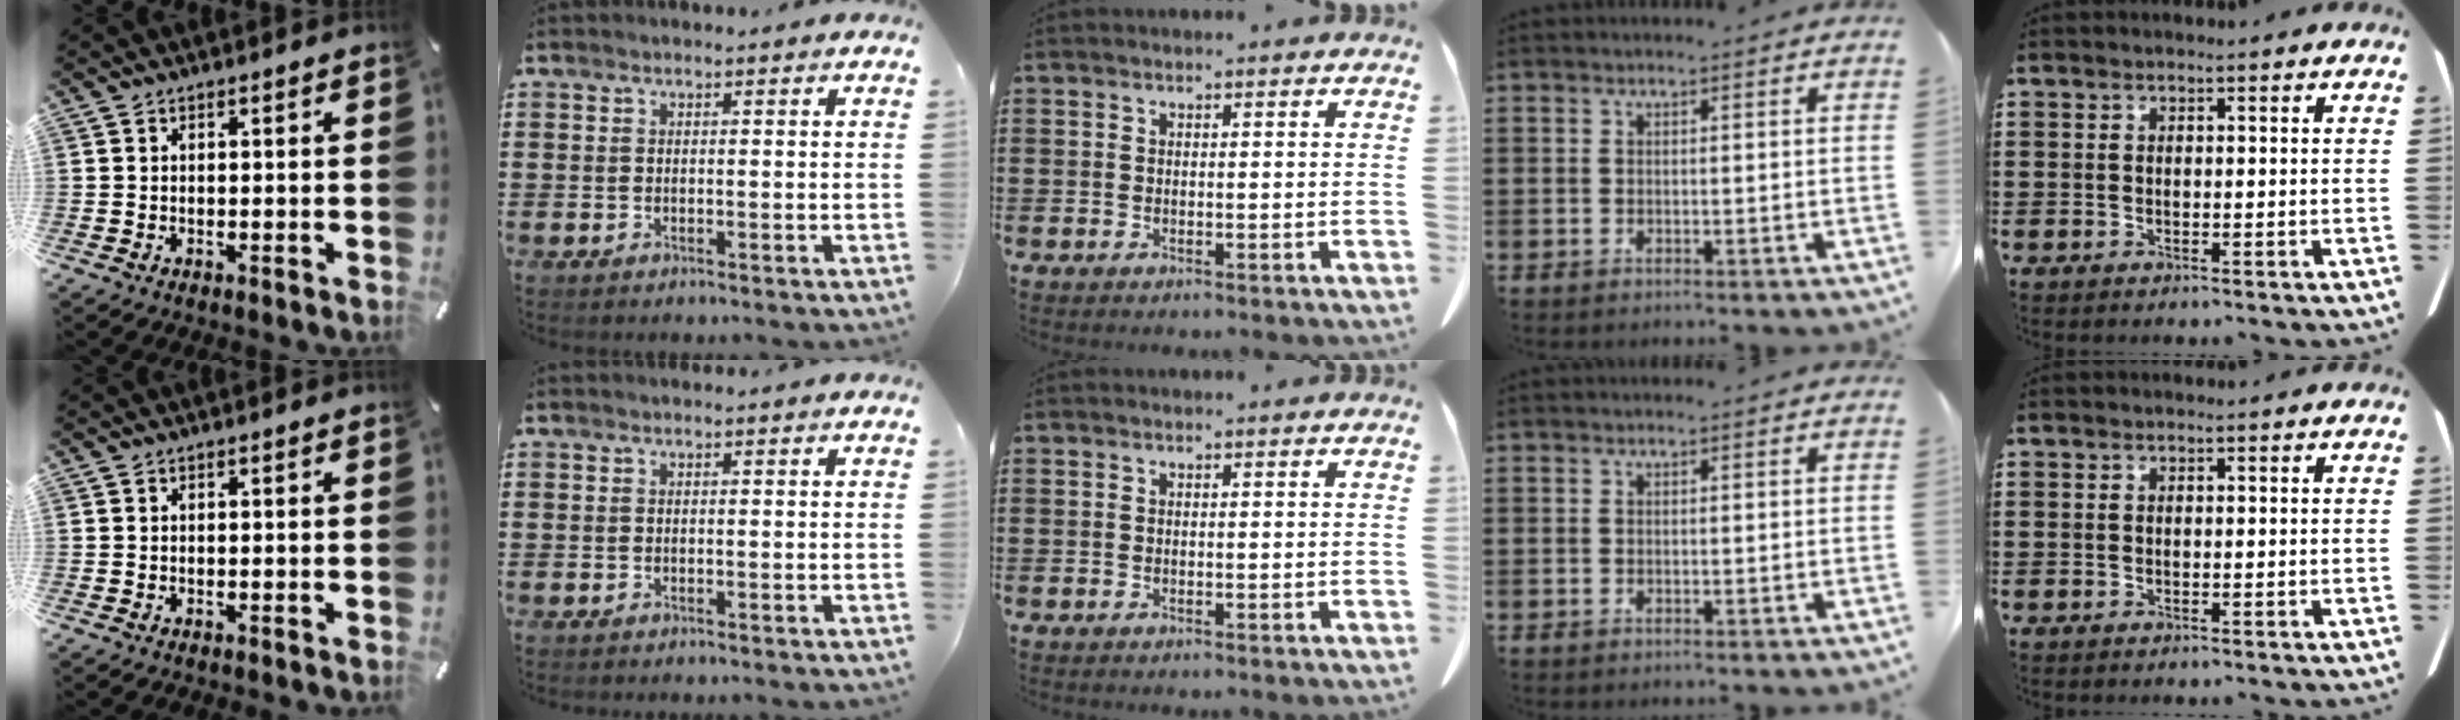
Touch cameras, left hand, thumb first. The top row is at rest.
{}